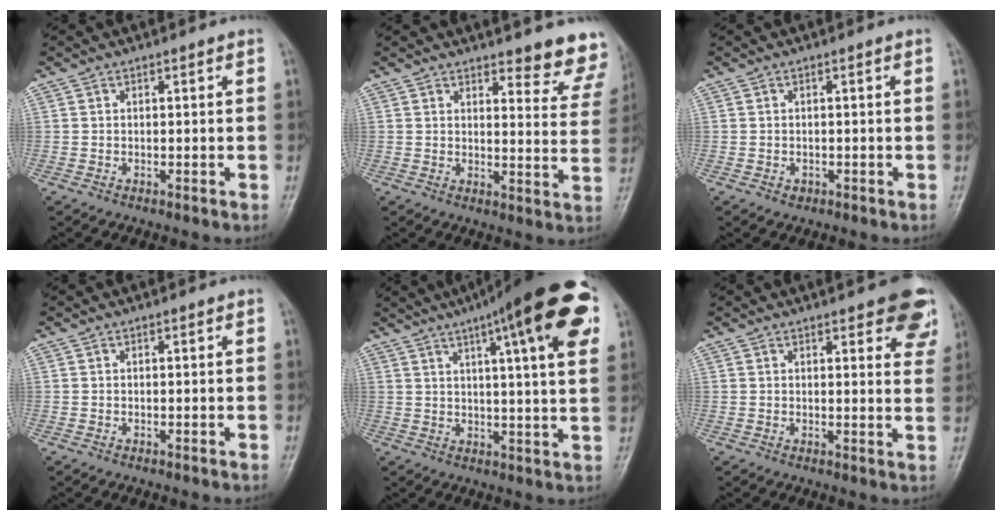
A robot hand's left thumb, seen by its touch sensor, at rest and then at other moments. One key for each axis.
{"total": 9.9, "fx": 8.9, "fy": 2.7, "fz": 3.4, "tx": 0.002, "ty": -0.061, "tz": 0.084}
{"total": 1.0, "fx": -0.4, "fy": 0.8, "fz": 0.4, "tx": -0.005, "ty": 0.007, "tz": -0.002}
{"total": 0.0}
{"total": 20.2, "fx": 9.5, "fy": 3.9, "fz": 17.4, "tx": -0.236, "ty": -0.003, "tz": 0.126}
{"total": 9.9, "fx": 6.2, "fy": 3.4, "fz": 6.9, "tx": -0.049, "ty": -0.024, "tz": 0.066}